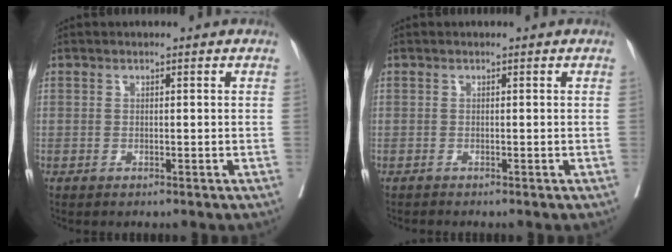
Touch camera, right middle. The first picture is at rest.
{"total": 0.6, "force": [-0.5, -0.3, 0.0], "torque": [0.000, -0.003, -0.011]}